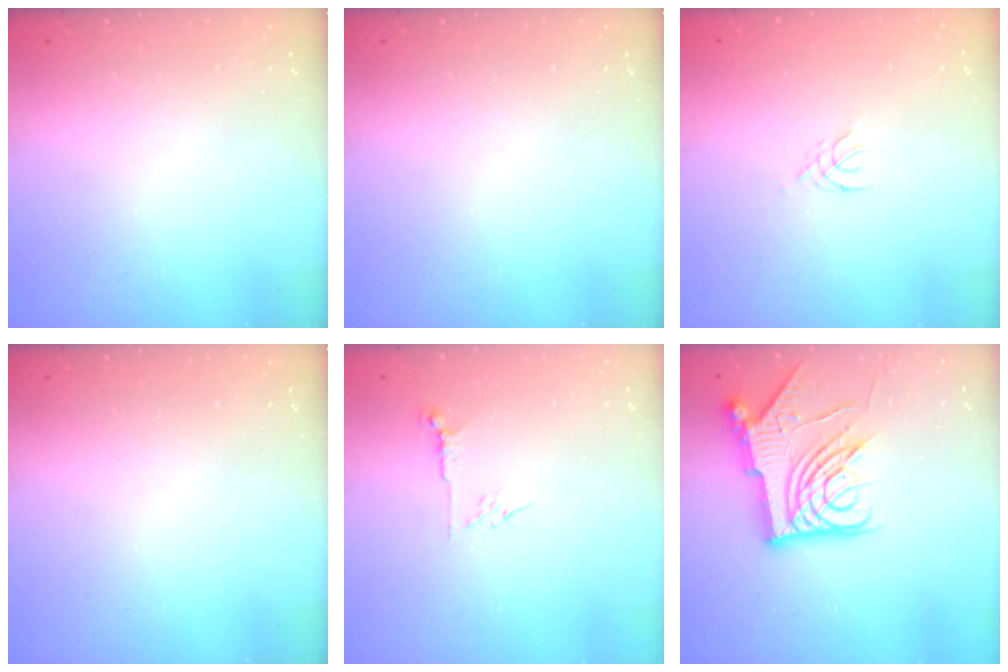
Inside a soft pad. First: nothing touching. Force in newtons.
{"total": 0.0}
{"total": 1.2, "press": 1.2, "slide": 0.3}
{"total": 0.0}
{"total": 5.1, "press": 5.1, "slide": 0.4}
{"total": 15.7, "press": 15.6, "slide": 1.5}